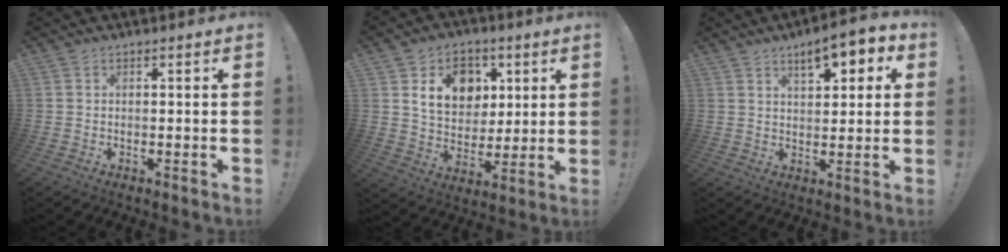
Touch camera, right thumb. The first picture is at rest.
{"total": 14.6, "force": [5.6, 11.6, 6.9], "torque": [-0.091, -0.018, 0.109]}
{"total": 8.2, "force": [5.1, 3.3, 5.5], "torque": [-0.070, -0.031, 0.086]}